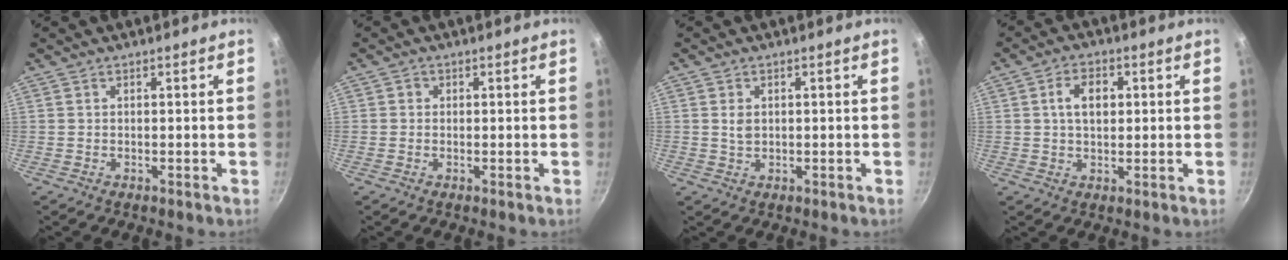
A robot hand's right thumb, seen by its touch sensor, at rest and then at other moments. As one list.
[{"total": 1.1, "force": [0.2, 1.0, 0.3], "torque": [0.003, 0.003, 0.000]}, {"total": 1.9, "force": [0.3, 1.5, 1.1], "torque": [-0.014, -0.003, 0.009]}, {"total": 6.0, "force": [1.2, 3.7, 4.5], "torque": [-0.068, 0.005, 0.019]}]